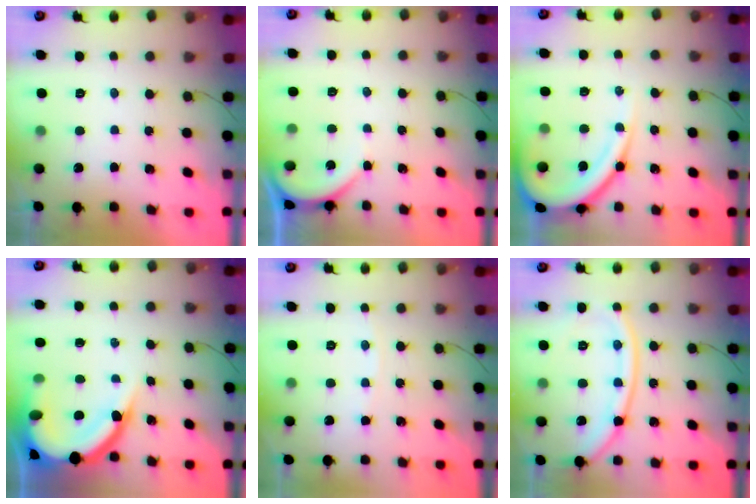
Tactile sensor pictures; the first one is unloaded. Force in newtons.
{"total": 3.0, "press": 3.0, "slide": 0.5}
{"total": 14.0, "press": 13.9, "slide": 1.5}
{"total": 16.2, "press": 16.2, "slide": 1.6}
{"total": 1.5, "press": 1.5, "slide": 0.2}
{"total": 14.4, "press": 14.4, "slide": 1.0}